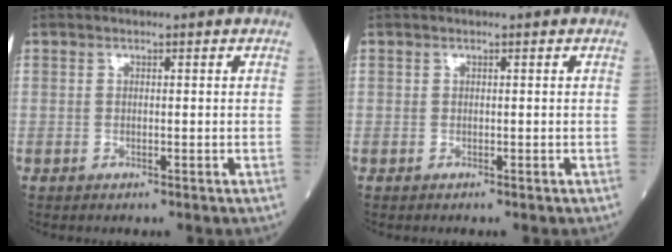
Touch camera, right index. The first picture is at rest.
{"total": 0.0}